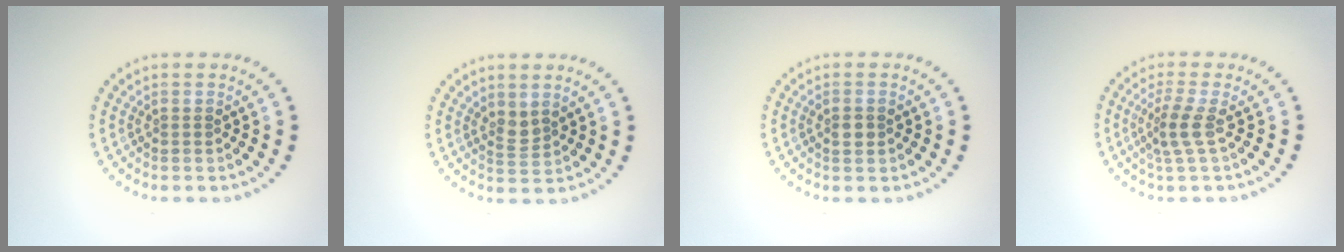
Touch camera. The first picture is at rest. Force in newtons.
{"total": 1.6, "press": 1.3, "slide": 1.1}
{"total": 1.2, "press": 1.2, "slide": 0.2}
{"total": 2.3, "press": 1.8, "slide": 1.5}